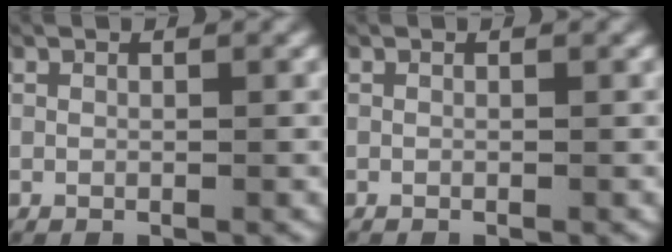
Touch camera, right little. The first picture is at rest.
{"total": 0.0}